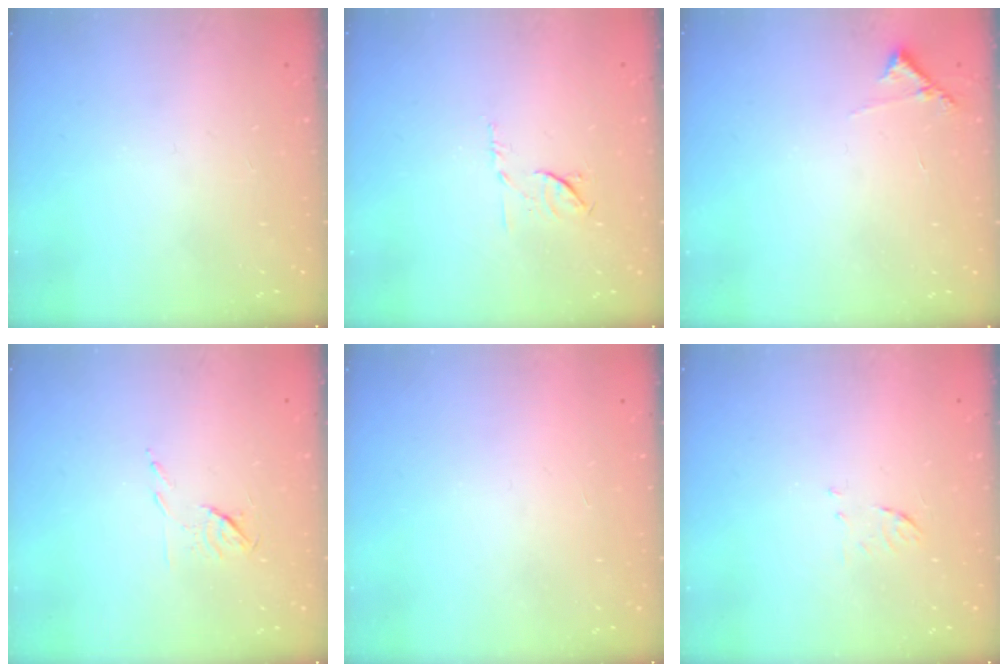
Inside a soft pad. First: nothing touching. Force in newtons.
{"total": 6.7, "press": 6.6, "slide": 1.1}
{"total": 5.7, "press": 5.7, "slide": 0.3}
{"total": 5.4, "press": 5.3, "slide": 0.9}
{"total": 1.5, "press": 1.5, "slide": 0.1}
{"total": 5.4, "press": 5.3, "slide": 1.0}